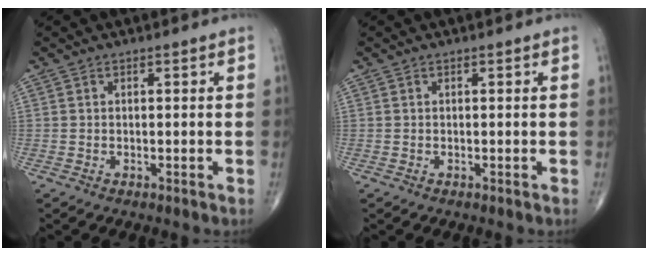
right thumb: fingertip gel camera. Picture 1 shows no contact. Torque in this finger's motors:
{"motor_torque": [0.00, 0.00, 0.00, 0.00, 0.00]}